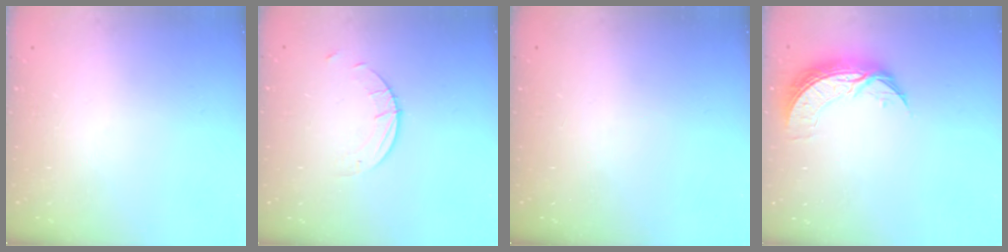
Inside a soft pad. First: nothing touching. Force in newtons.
{"total": 2.6, "press": 2.6, "slide": 0.2}
{"total": 0.0}
{"total": 8.0, "press": 8.0, "slide": 0.7}